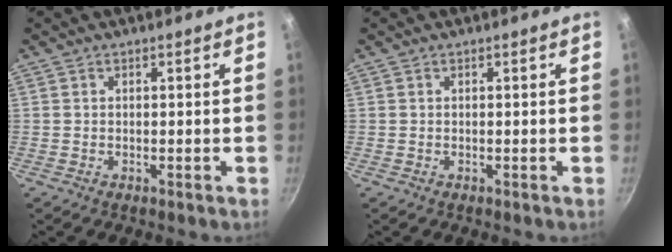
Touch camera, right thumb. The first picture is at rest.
{"total": 0.0}